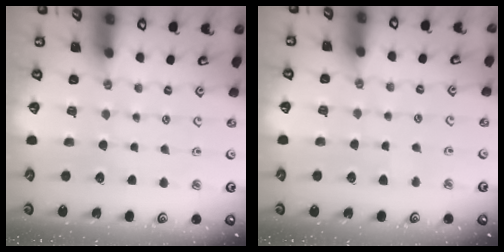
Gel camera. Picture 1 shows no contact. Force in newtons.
{"total": 3.0, "press": 3.0, "slide": 0.3}